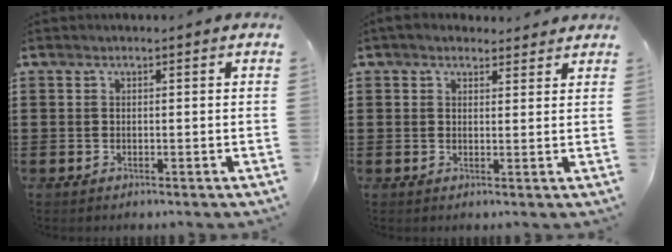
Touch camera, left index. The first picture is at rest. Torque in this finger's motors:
{"motor_torque": [1.61, -0.53, 0.68, 0.10]}